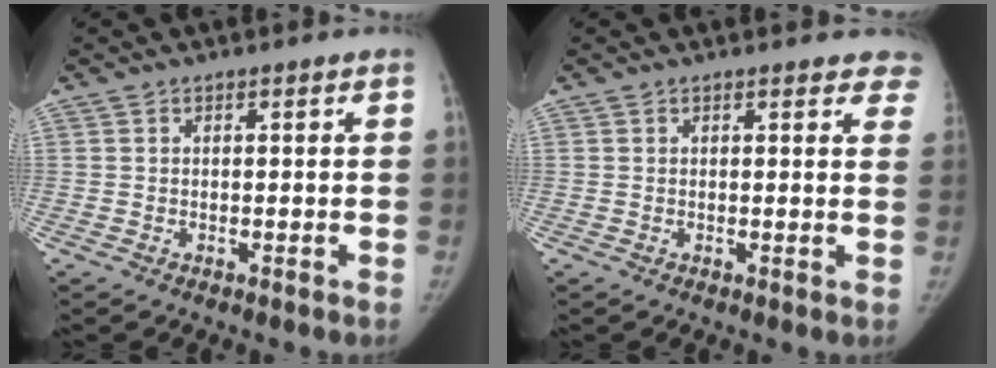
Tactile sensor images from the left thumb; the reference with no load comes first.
{"total": 4.3, "force": [3.8, 1.8, 1.1], "torque": [0.022, -0.016, 0.022]}